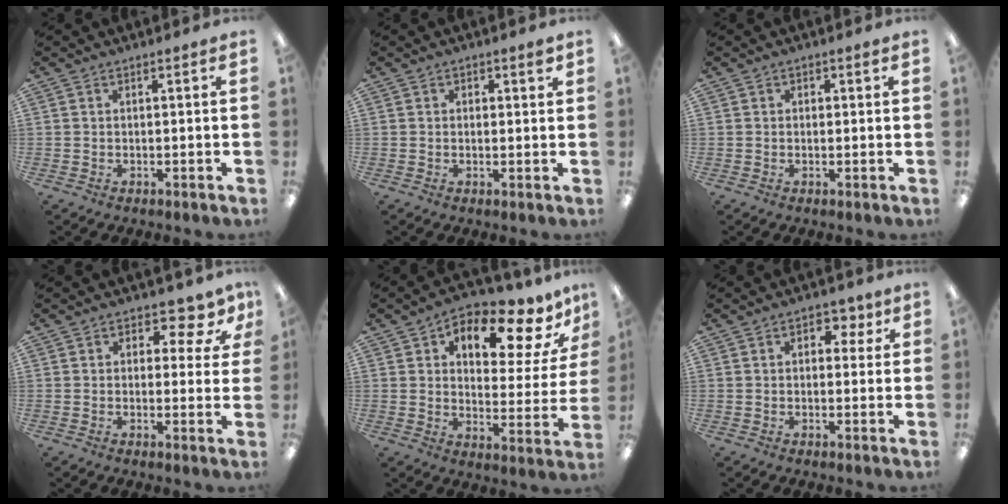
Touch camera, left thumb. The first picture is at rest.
{"total": 1.4, "force": [0.9, 0.8, 0.8], "torque": [-0.009, 0.001, 0.013]}
{"total": 0.7, "force": [0.3, 0.6, 0.3], "torque": [-0.005, 0.005, 0.005]}
{"total": 5.4, "force": [3.0, 3.2, 3.2], "torque": [-0.034, -0.018, 0.046]}
{"total": 12.9, "force": [8.8, 5.5, 7.7], "torque": [-0.100, -0.065, 0.142]}
{"total": 4.5, "force": [1.6, 3.2, 2.7], "torque": [-0.017, -0.004, 0.021]}